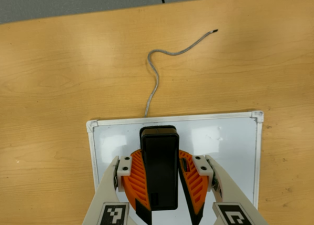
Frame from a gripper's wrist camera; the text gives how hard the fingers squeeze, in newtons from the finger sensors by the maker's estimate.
{"total": 11.8, "left": 10.4, "right": 13.2}